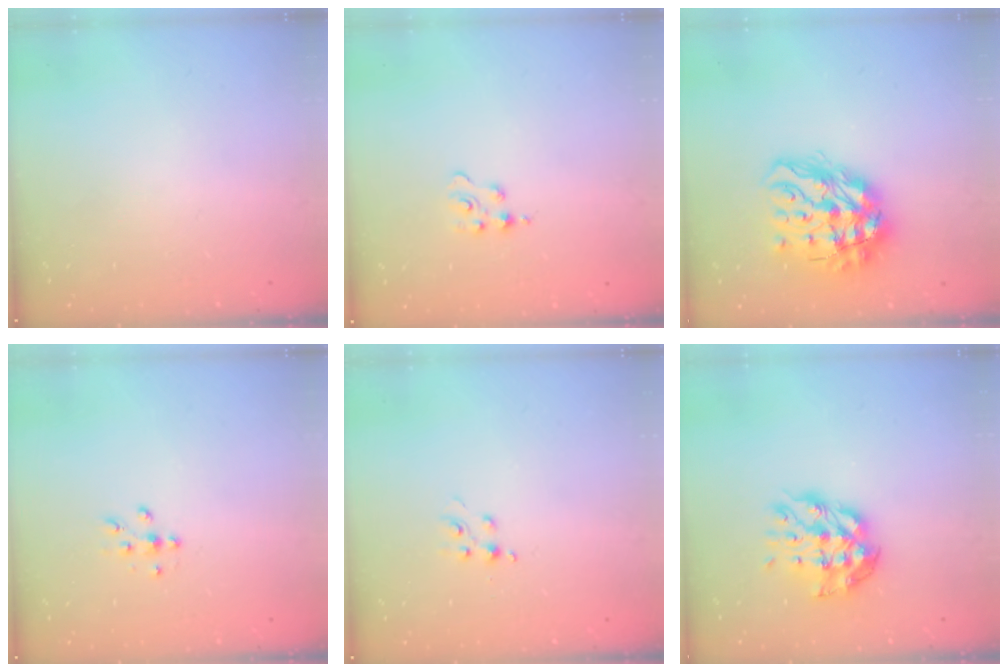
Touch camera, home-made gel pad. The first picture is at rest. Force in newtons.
{"total": 1.8, "press": 1.8, "slide": 0.4}
{"total": 17.9, "press": 17.8, "slide": 1.8}
{"total": 5.8, "press": 5.6, "slide": 1.5}
{"total": 4.9, "press": 4.9, "slide": 0.7}
{"total": 11.1, "press": 11.0, "slide": 0.9}